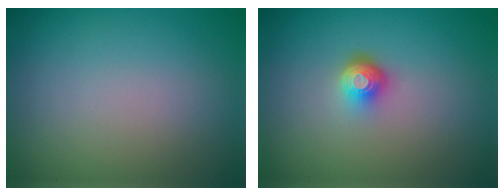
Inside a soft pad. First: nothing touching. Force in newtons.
{"total": 2.0, "press": 1.4, "slide": 1.4}